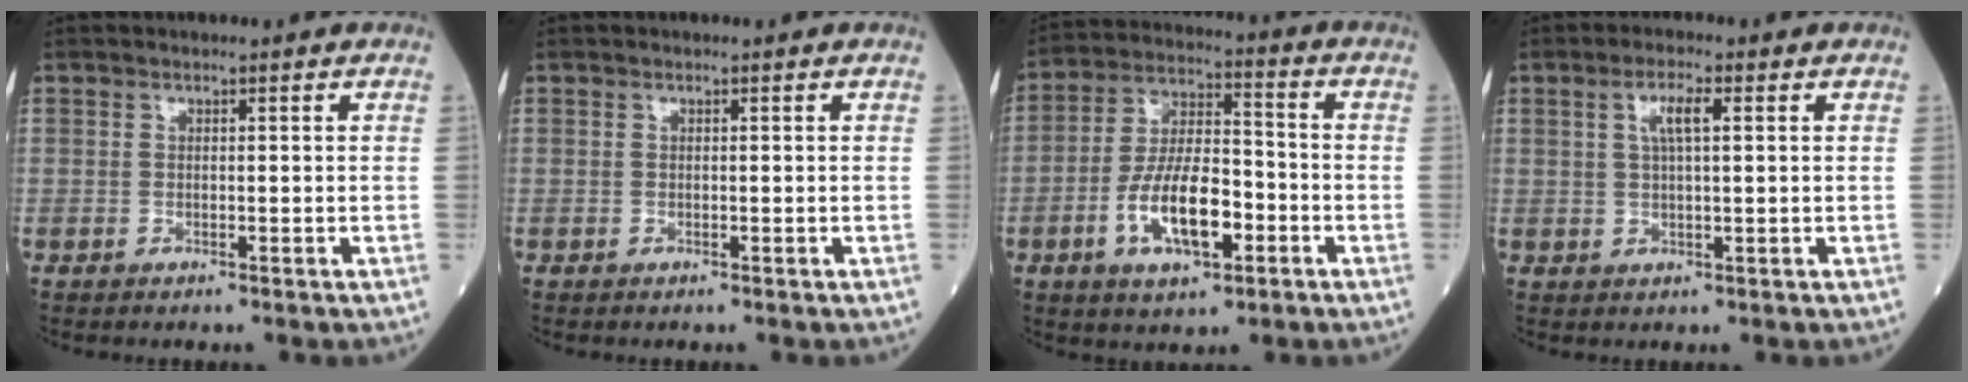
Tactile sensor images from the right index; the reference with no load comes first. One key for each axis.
{"total": 0.0}
{"total": 11.8, "fx": -4.1, "fy": 4.3, "fz": 10.2, "tx": -0.198, "ty": 0.007, "tz": -0.074}
{"total": 3.6, "fx": 1.2, "fy": 0.7, "fz": 3.4, "tx": -0.066, "ty": 0.006, "tz": 0.024}